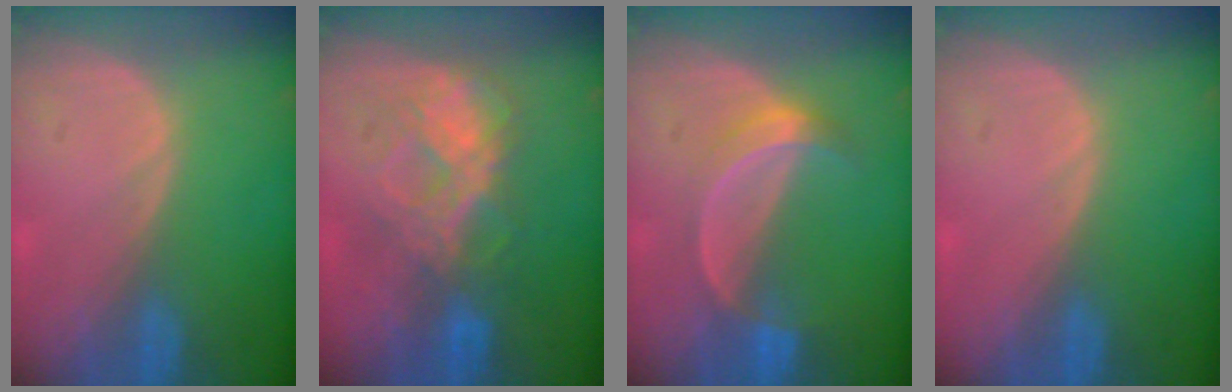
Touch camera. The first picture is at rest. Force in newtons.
{"total": 7.8, "press": 7.3, "slide": 2.8}
{"total": 5.1, "press": 4.7, "slide": 2.0}
{"total": 0.0}